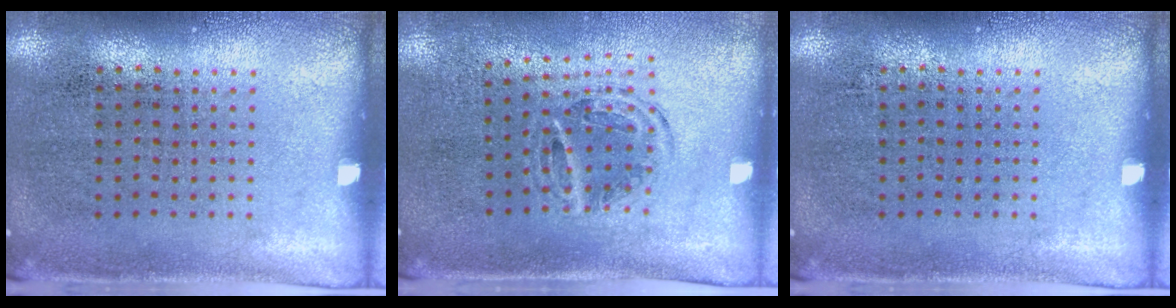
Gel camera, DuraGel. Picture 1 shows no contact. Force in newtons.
{"total": 1.1, "press": 1.0, "slide": 0.2}
{"total": 0.0}